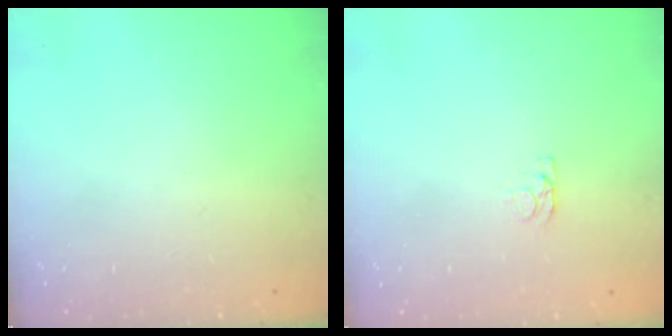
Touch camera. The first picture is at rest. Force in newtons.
{"total": 1.2, "press": 1.1, "slide": 0.3}